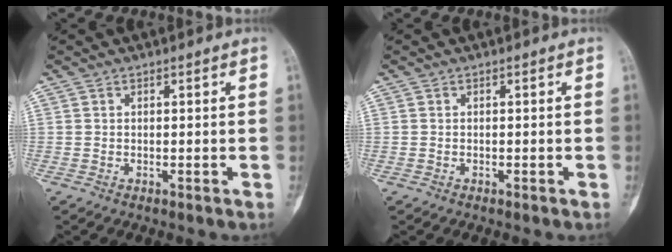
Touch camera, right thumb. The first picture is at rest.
{"total": 0.0}